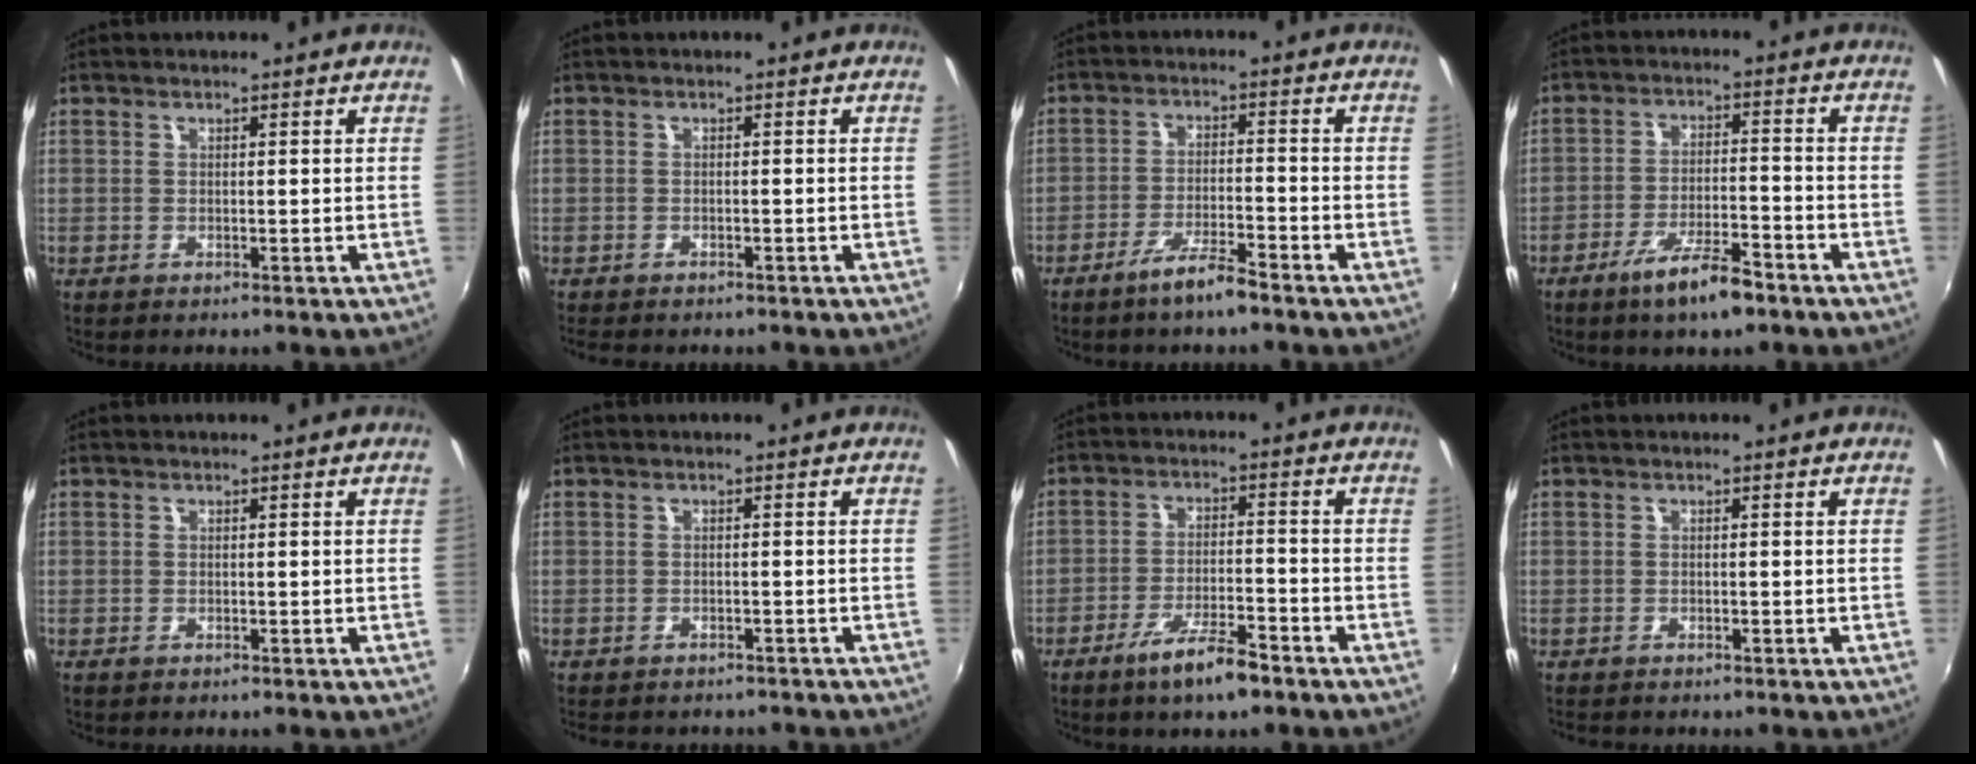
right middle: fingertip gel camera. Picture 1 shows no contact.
{"total": 3.1, "force": [-2.7, 1.2, 1.2], "torque": [-0.032, -0.016, -0.040]}
{"total": 5.9, "force": [-4.6, 0.6, 3.6], "torque": [-0.082, -0.002, -0.083]}
{"total": 8.7, "force": [-6.0, 2.1, 5.9], "torque": [-0.119, -0.005, -0.100]}
{"total": 0.0}
{"total": 5.5, "force": [-4.8, 1.9, 1.9], "torque": [-0.045, -0.017, -0.066]}
{"total": 8.1, "force": [-5.7, 1.7, 5.4], "torque": [-0.113, -0.005, -0.097]}
{"total": 1.6, "force": [-1.4, 0.7, 0.4], "torque": [-0.013, -0.007, -0.022]}